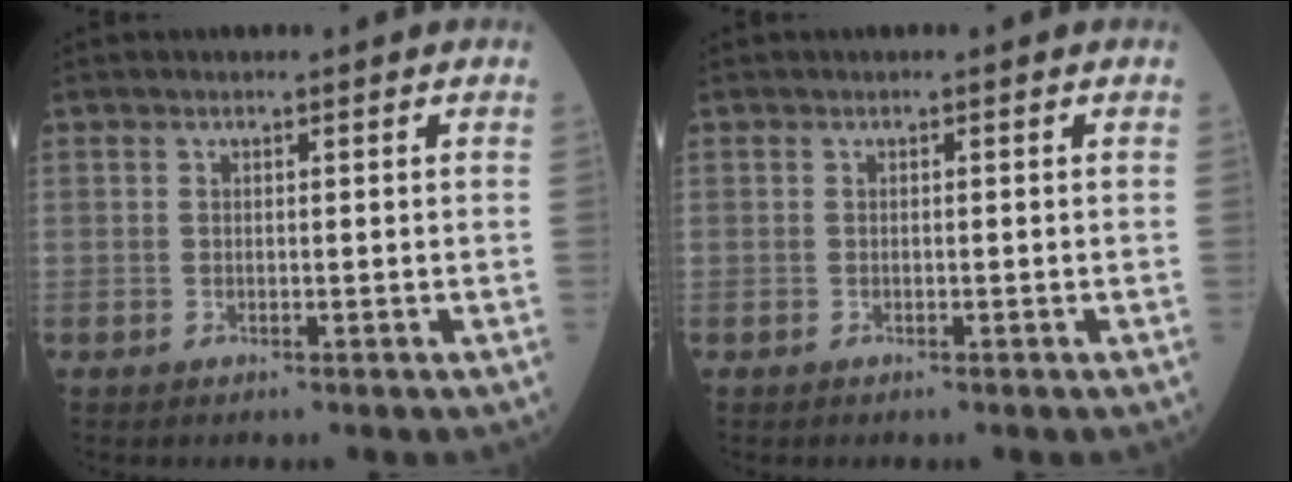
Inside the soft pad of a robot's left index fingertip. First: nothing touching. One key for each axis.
{"total": 0.0}